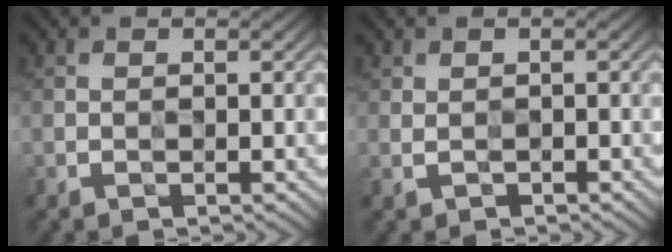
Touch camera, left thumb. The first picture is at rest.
{"total": 0.9, "force": [0.1, 0.7, 0.4], "torque": [-0.010, -0.005, 0.005]}